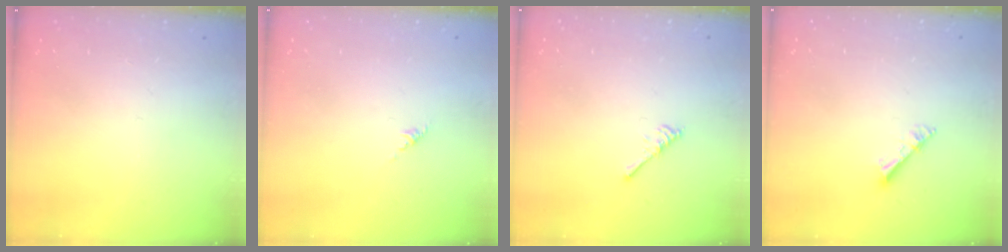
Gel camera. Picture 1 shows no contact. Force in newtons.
{"total": 0.0}
{"total": 3.0, "press": 2.9, "slide": 0.5}
{"total": 3.0, "press": 3.0, "slide": 0.3}